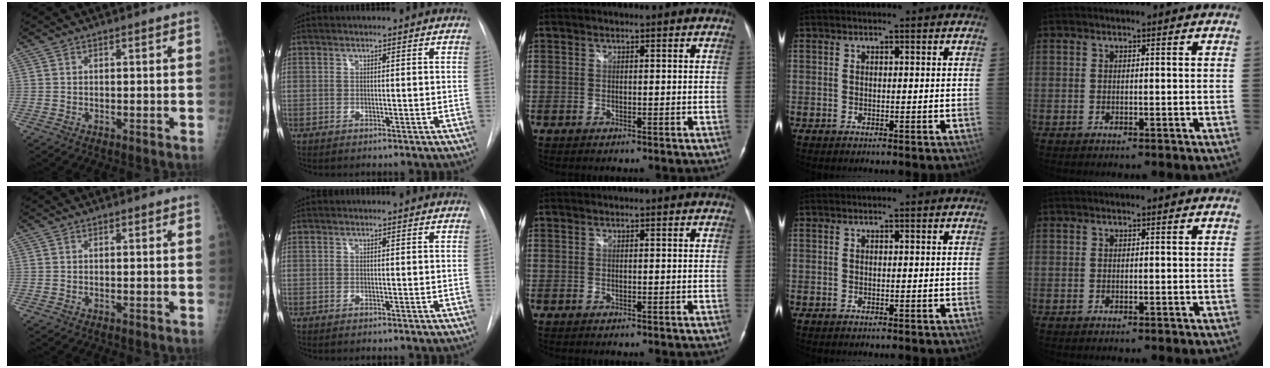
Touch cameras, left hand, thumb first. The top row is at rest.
{}